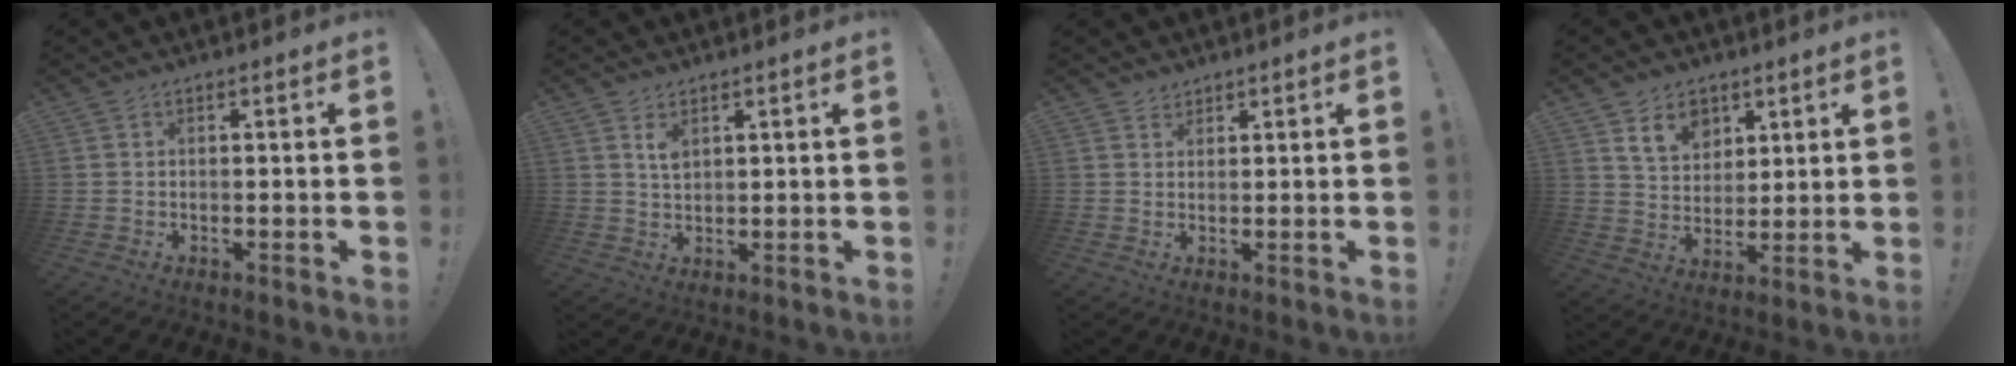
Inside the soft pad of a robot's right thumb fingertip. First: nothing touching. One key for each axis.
{"total": 3.8, "fx": 2.2, "fy": 2.4, "fz": 2.0, "tx": -0.021, "ty": -0.014, "tz": 0.037}
{"total": 2.0, "fx": 1.8, "fy": 1.0, "fz": 0.0, "tx": 0.017, "ty": -0.013, "tz": 0.031}
{"total": 10.5, "fx": 6.2, "fy": 7.5, "fz": 3.9, "tx": -0.065, "ty": -0.027, "tz": 0.119}